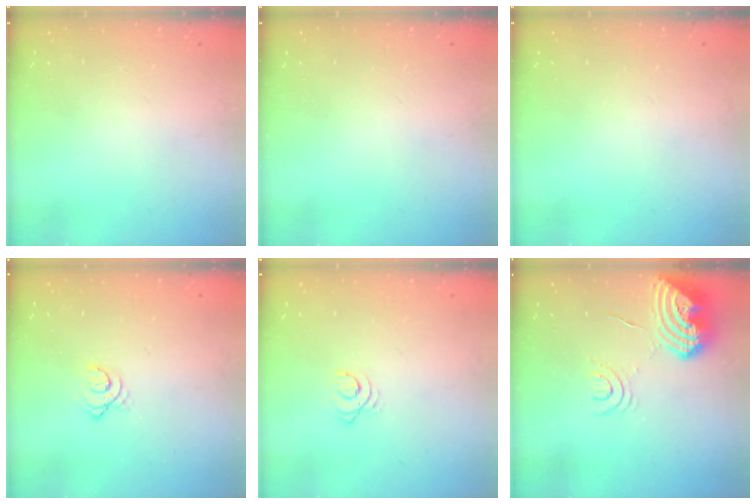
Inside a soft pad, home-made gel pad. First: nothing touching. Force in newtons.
{"total": 0.0}
{"total": 0.0}
{"total": 3.4, "press": 3.4, "slide": 0.0}
{"total": 2.5, "press": 2.5, "slide": 0.3}
{"total": 12.4, "press": 12.3, "slide": 1.3}